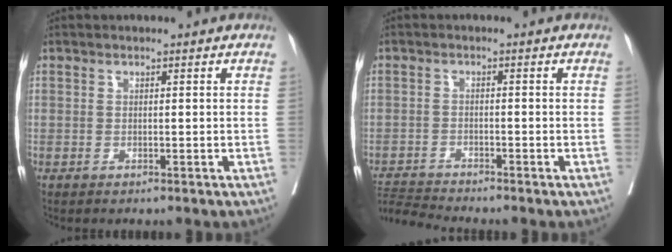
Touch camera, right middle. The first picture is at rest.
{"total": 4.4, "force": [-4.1, -1.6, -0.3], "torque": [-0.004, -0.011, -0.079]}